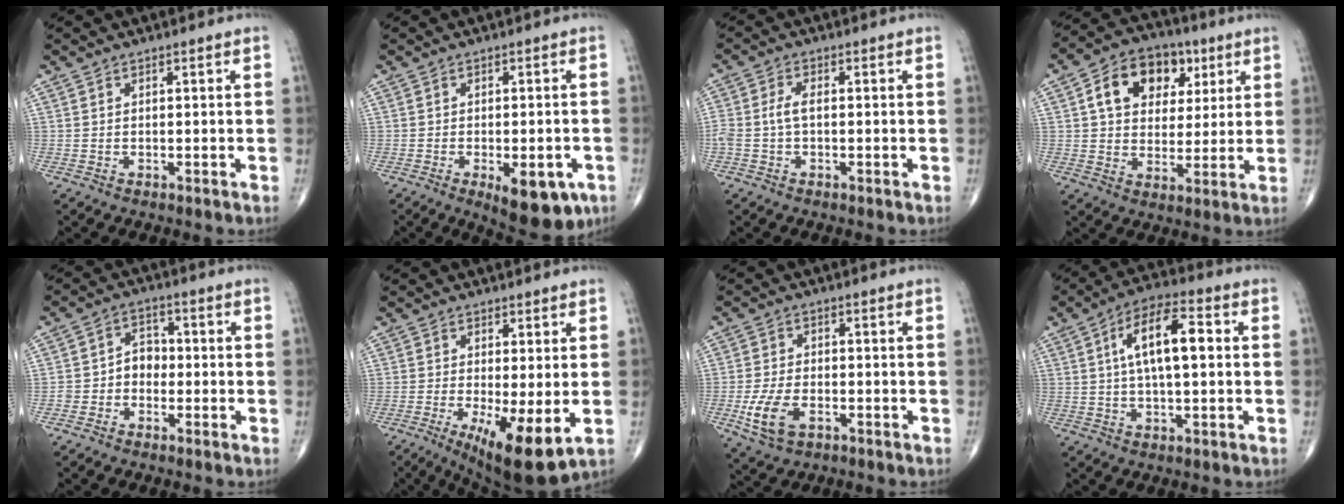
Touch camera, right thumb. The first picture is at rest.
{"total": 10.3, "force": [-4.3, 4.4, 8.2], "torque": [-0.088, 0.001, -0.049]}
{"total": 3.4, "force": [-0.2, 1.7, 3.0], "torque": [-0.080, 0.009, -0.007]}
{"total": 14.0, "force": [4.9, 10.2, 8.4], "torque": [-0.100, 0.000, 0.075]}
{"total": 4.8, "force": [-1.1, 4.0, 2.4], "torque": [-0.016, 0.026, -0.031]}
{"total": 11.3, "force": [-2.8, 3.2, 10.4], "torque": [-0.169, -0.025, -0.036]}
{"total": 7.5, "force": [-2.7, 4.3, 5.6], "torque": [-0.118, 0.005, -0.044]}
{"total": 11.9, "force": [1.9, 4.6, 10.8], "torque": [-0.185, 0.020, 0.026]}